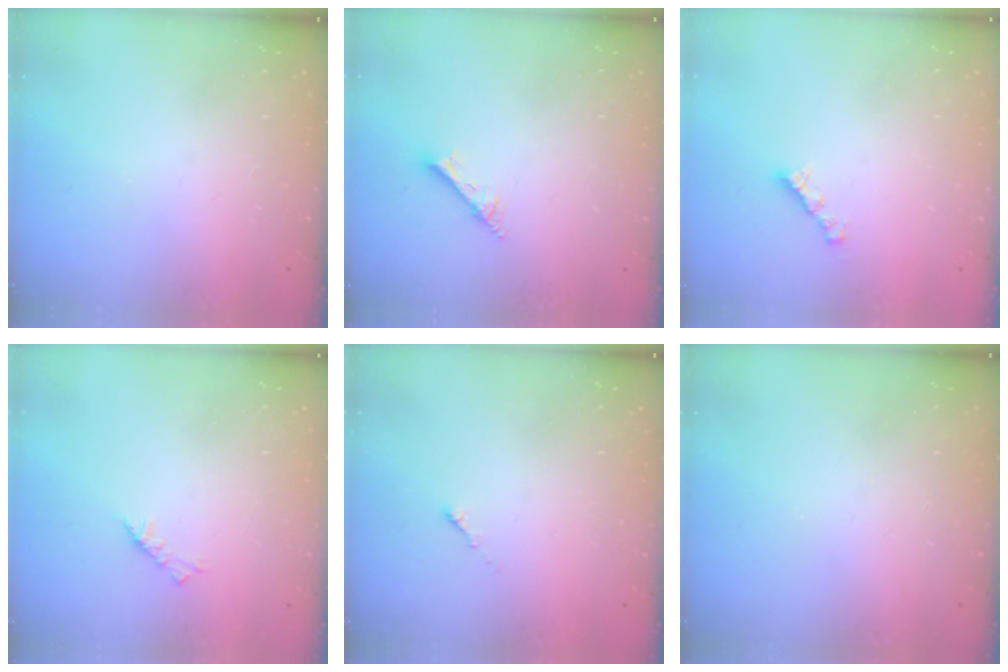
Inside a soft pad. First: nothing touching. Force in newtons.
{"total": 2.5, "press": 2.5, "slide": 0.2}
{"total": 3.0, "press": 3.0, "slide": 0.1}
{"total": 3.7, "press": 3.7, "slide": 0.8}
{"total": 0.0}
{"total": 0.0}